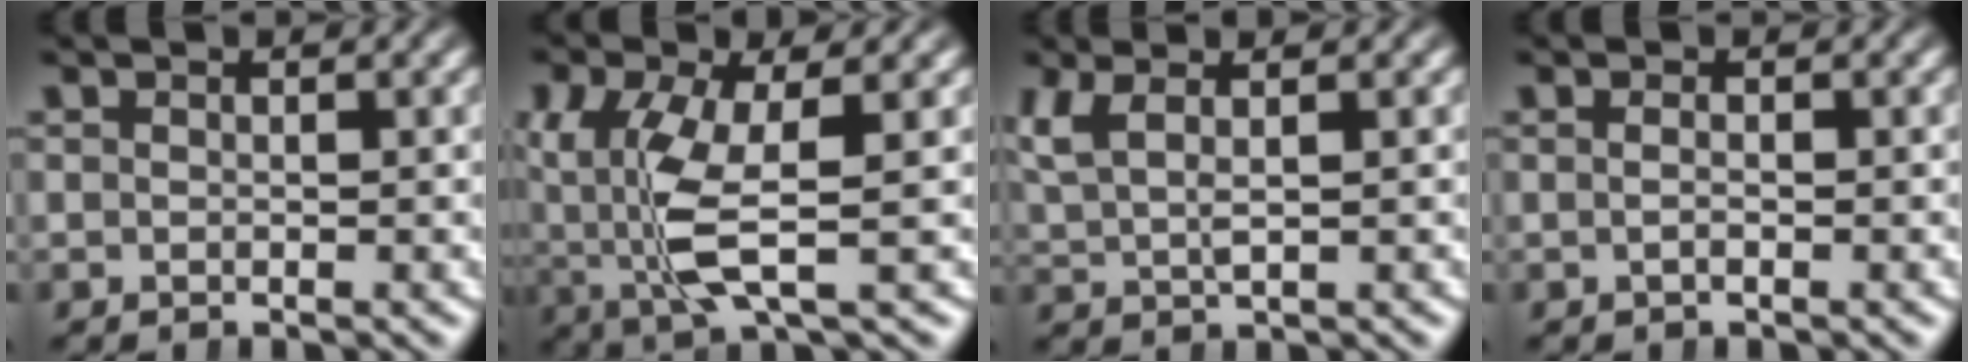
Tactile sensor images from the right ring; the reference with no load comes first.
{"total": 5.7, "force": [-0.3, 2.5, 5.1], "torque": [-0.114, -0.027, 0.011]}
{"total": 3.6, "force": [1.4, 1.8, 2.8], "torque": [-0.072, -0.005, 0.033]}
{"total": 0.9, "force": [-0.6, -0.3, 0.7], "torque": [-0.015, -0.007, -0.009]}